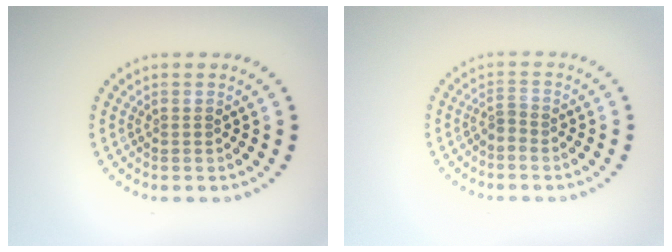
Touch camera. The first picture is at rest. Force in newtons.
{"total": 1.0, "press": 0.5, "slide": 0.8}